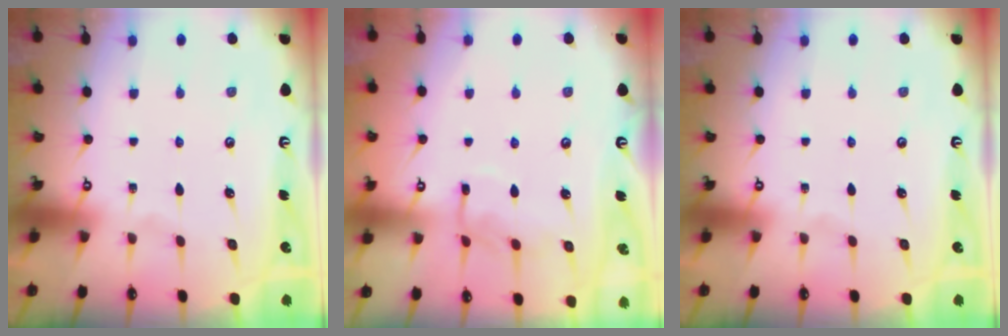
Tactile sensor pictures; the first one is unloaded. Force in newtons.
{"total": 7.6, "press": 7.6, "slide": 0.6}
{"total": 0.0}